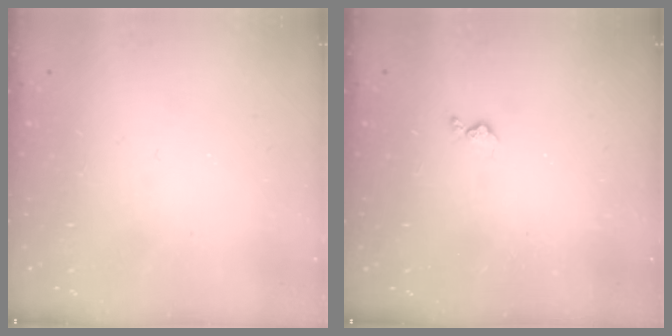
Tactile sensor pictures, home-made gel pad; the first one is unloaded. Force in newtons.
{"total": 3.4, "press": 3.4, "slide": 0.5}